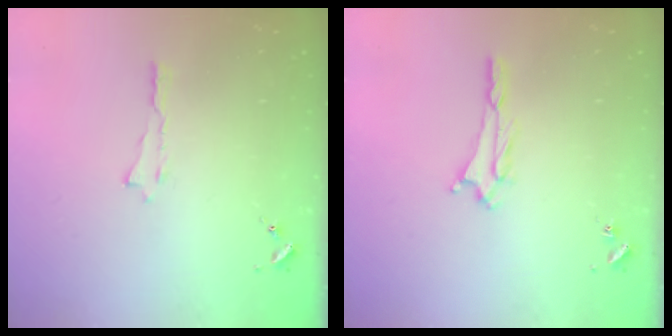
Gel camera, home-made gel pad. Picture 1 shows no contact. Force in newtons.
{"total": 2.7, "press": 2.7, "slide": 0.4}